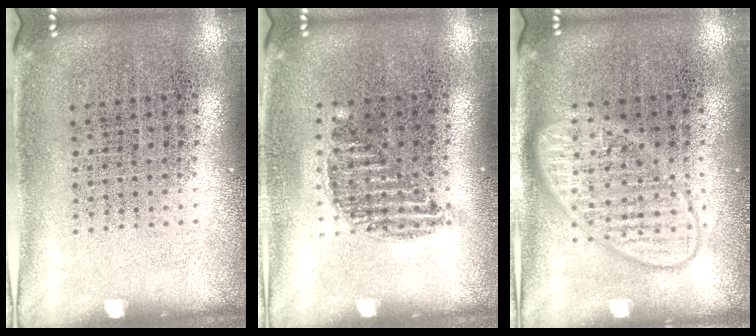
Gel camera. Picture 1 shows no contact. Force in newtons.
{"total": 0.9, "press": 0.8, "slide": 0.4}
{"total": 3.1, "press": 3.0, "slide": 0.5}